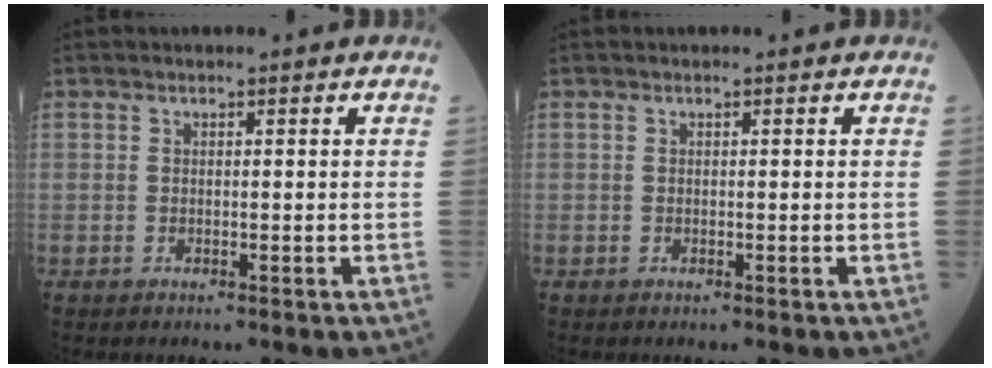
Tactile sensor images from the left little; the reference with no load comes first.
{"total": 0.0}